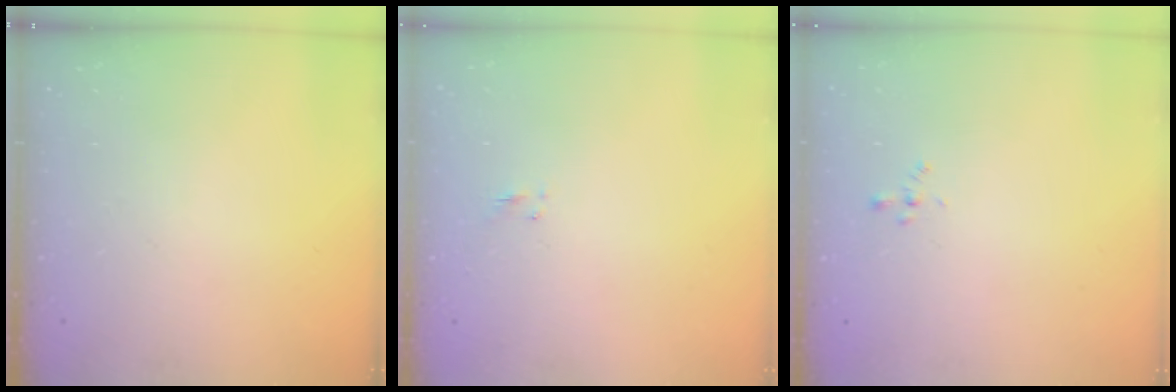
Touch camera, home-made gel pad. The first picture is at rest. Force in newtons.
{"total": 1.3, "press": 1.1, "slide": 0.6}
{"total": 0.7, "press": 0.6, "slide": 0.4}